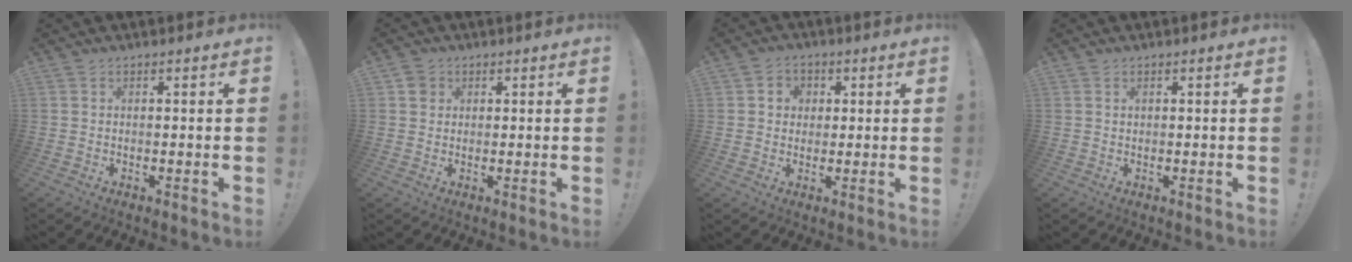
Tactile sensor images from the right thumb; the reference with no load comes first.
{"total": 2.9, "force": [1.2, 2.5, 0.6], "torque": [-0.002, -0.001, 0.021]}
{"total": 4.1, "force": [0.5, 3.9, 0.9], "torque": [-0.010, -0.001, 0.009]}
{"total": 0.8, "force": [0.4, 0.5, 0.5], "torque": [-0.009, 0.002, 0.008]}